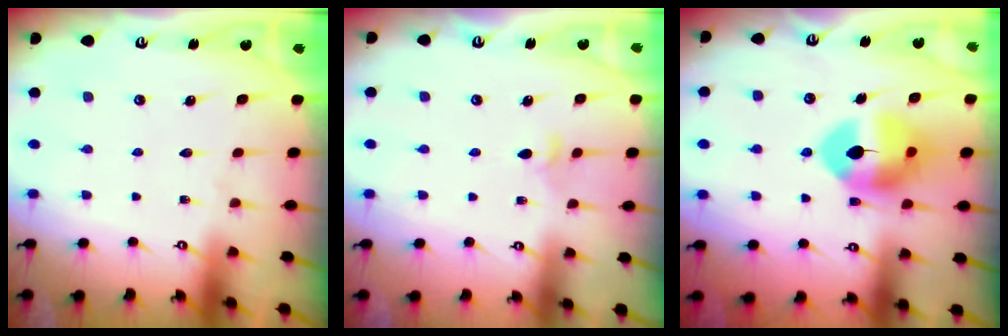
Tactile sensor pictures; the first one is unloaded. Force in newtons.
{"total": 3.1, "press": 3.0, "slide": 0.8}
{"total": 11.3, "press": 11.2, "slide": 1.7}